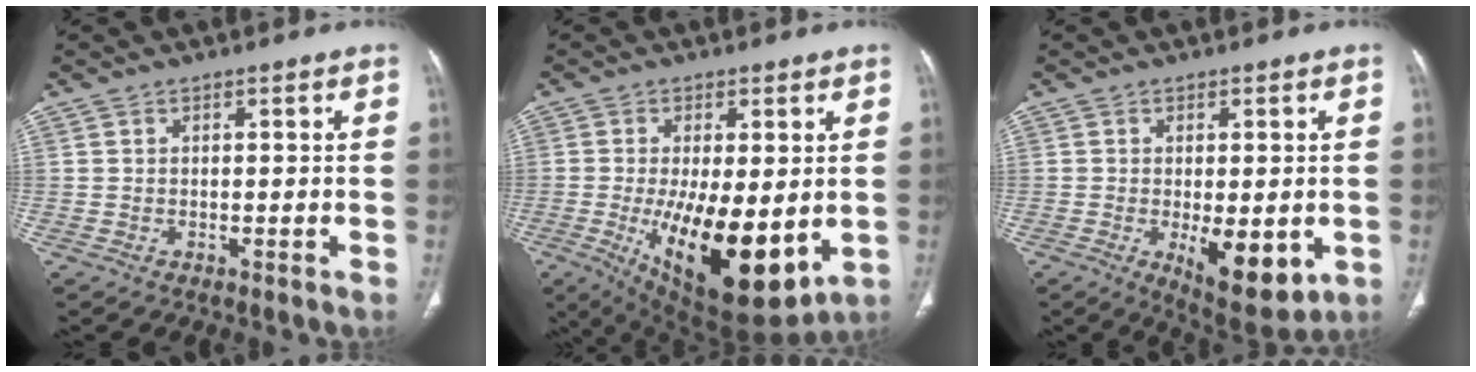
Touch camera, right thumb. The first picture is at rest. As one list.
[{"total": 19.0, "force": [-3.4, 7.6, 17.1], "torque": [-0.269, -0.032, -0.026]}, {"total": 11.1, "force": [-2.7, 4.8, 9.7], "torque": [-0.124, -0.017, -0.027]}]